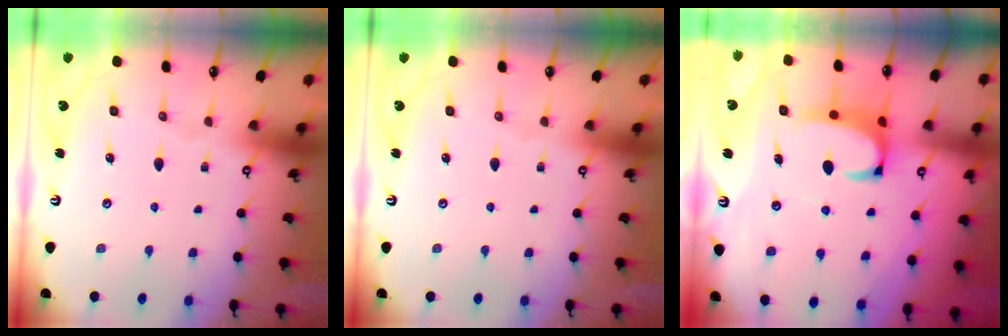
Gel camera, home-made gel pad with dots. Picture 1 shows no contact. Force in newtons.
{"total": 0.0}
{"total": 2.3, "press": 2.1, "slide": 0.9}